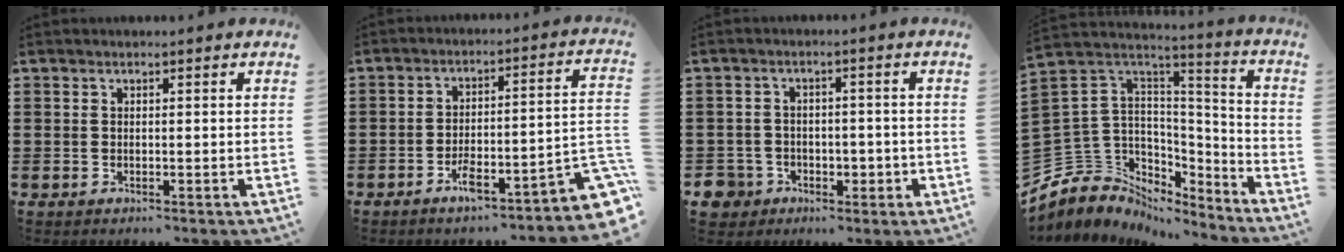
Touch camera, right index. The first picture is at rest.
{"total": 6.9, "force": [-4.2, 1.0, 5.4], "torque": [-0.090, -0.026, -0.082]}
{"total": 4.5, "force": [-1.9, 3.9, 1.3], "torque": [-0.040, 0.008, -0.037]}
{"total": 7.8, "force": [-1.9, 7.5, 1.1], "torque": [-0.076, -0.030, -0.034]}